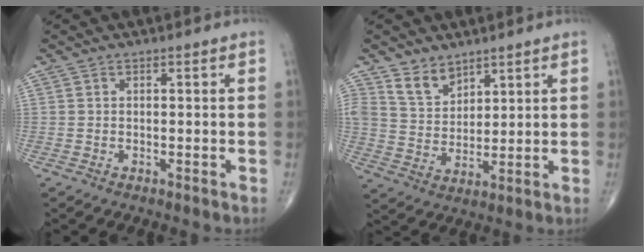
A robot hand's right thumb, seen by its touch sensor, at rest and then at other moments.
{"total": 6.2, "force": [4.6, 3.7, 1.8], "torque": [-0.010, -0.039, 0.096]}